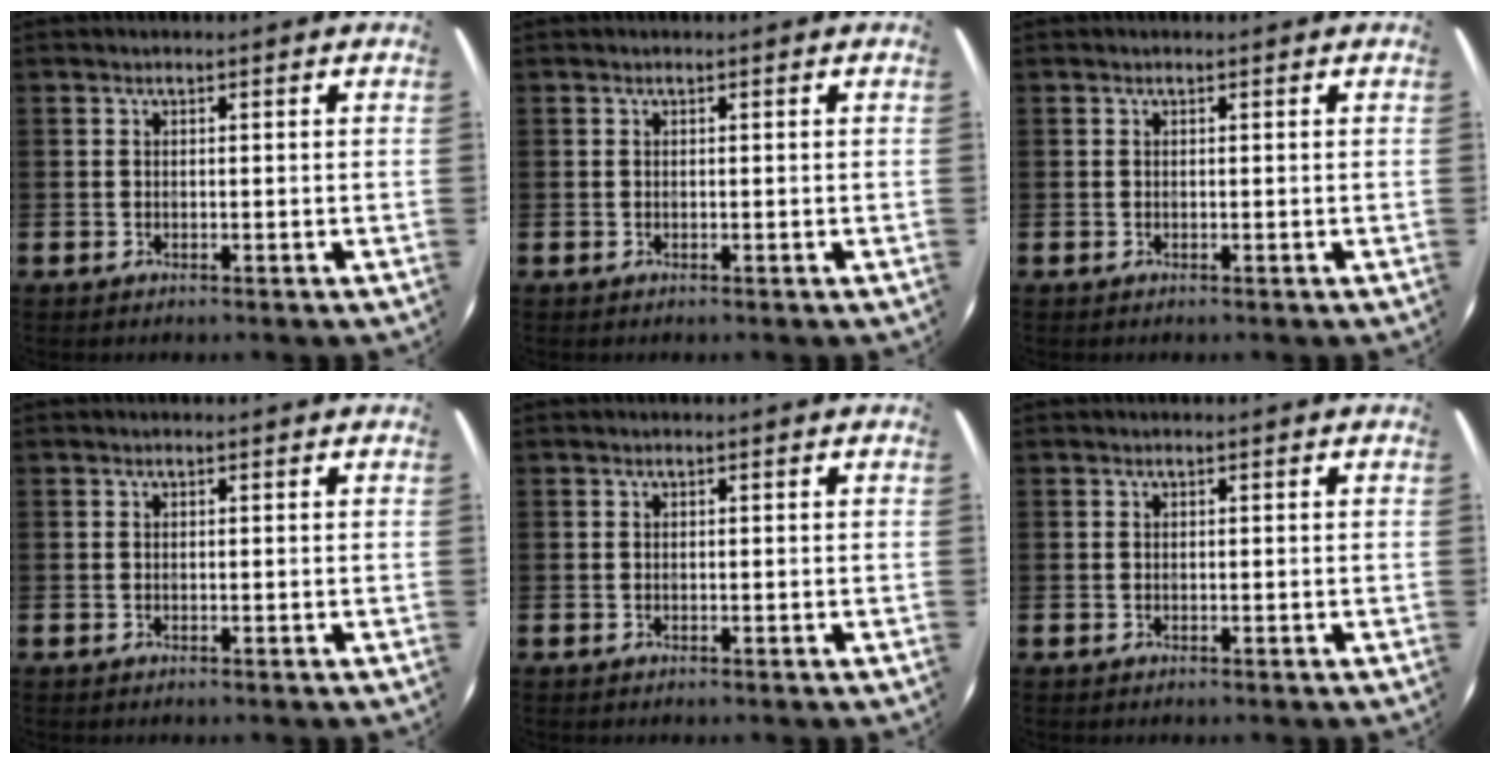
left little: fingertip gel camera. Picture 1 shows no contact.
{"total": 0.0}
{"total": 0.0}
{"total": 0.0}
{"total": 0.0}
{"total": 0.0}